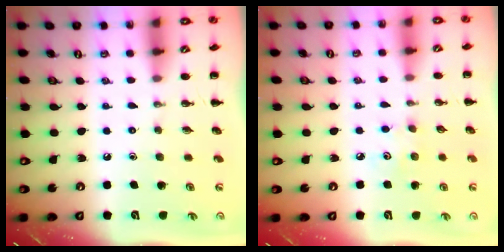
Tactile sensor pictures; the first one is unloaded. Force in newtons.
{"total": 3.5, "press": 3.3, "slide": 0.9}